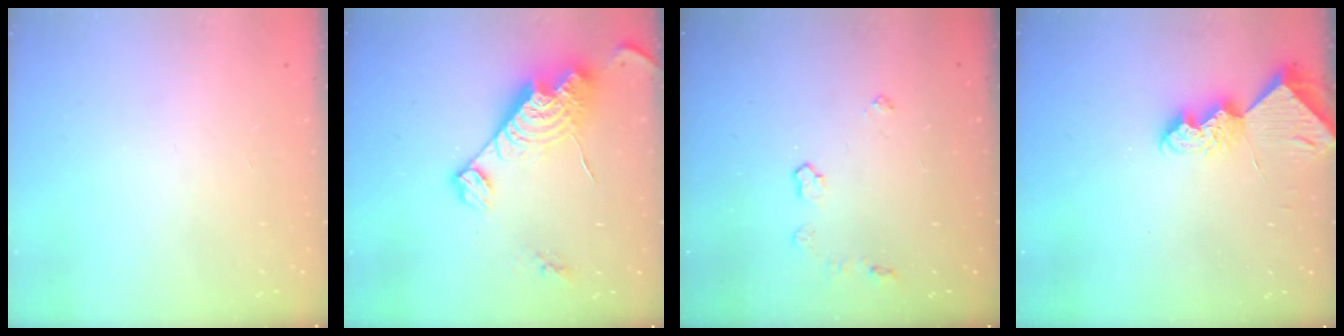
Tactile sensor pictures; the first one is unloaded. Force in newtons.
{"total": 16.7, "press": 16.7, "slide": 1.3}
{"total": 4.1, "press": 4.1, "slide": 0.5}
{"total": 7.2, "press": 7.2, "slide": 0.6}